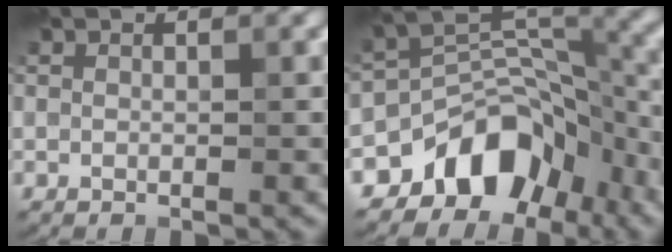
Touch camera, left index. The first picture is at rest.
{"total": 8.9, "force": [-5.6, 5.3, 4.5], "torque": [-0.049, 0.006, -0.102]}